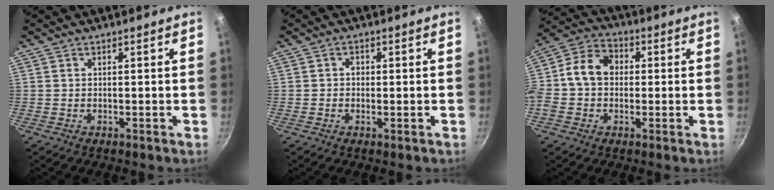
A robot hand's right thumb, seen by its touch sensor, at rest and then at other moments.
{"total": 1.6, "force": [0.0, 1.3, 0.9], "torque": [-0.011, -0.001, -0.004]}
{"total": 10.4, "force": [0.3, 8.2, 6.4], "torque": [-0.090, 0.025, -0.020]}